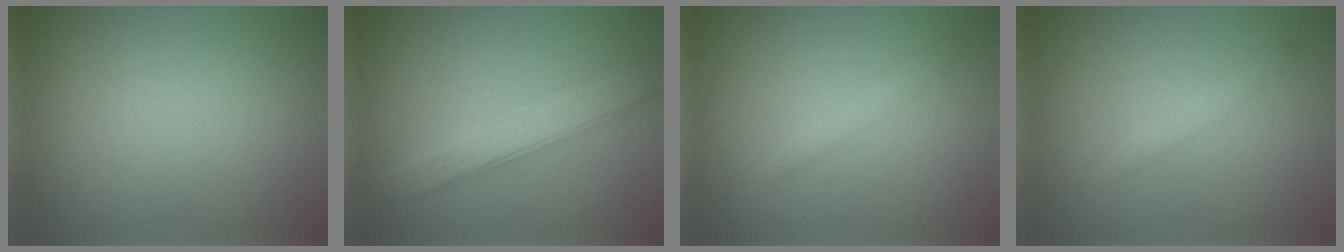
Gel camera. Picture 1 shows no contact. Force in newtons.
{"total": 3.9, "press": 3.9, "slide": 0.0}
{"total": 1.4, "press": 1.4, "slide": 0.1}
{"total": 1.3, "press": 1.3, "slide": 0.0}